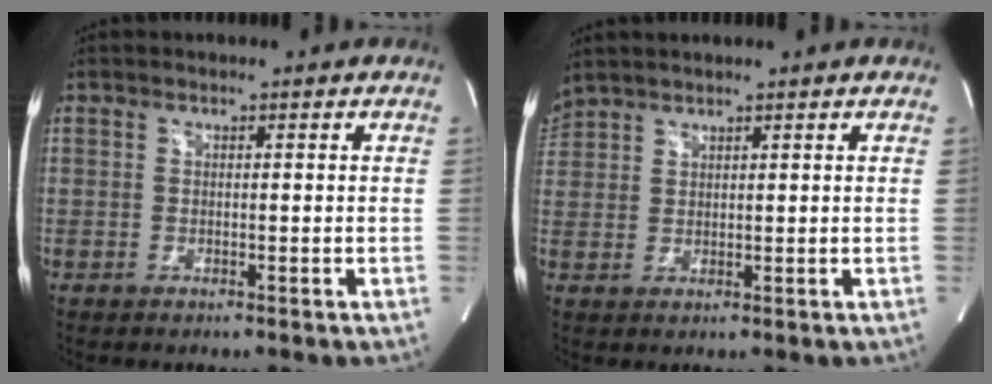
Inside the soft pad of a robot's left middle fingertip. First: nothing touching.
{"total": 4.1, "force": [3.9, 0.7, 1.1], "torque": [-0.033, 0.033, 0.080]}